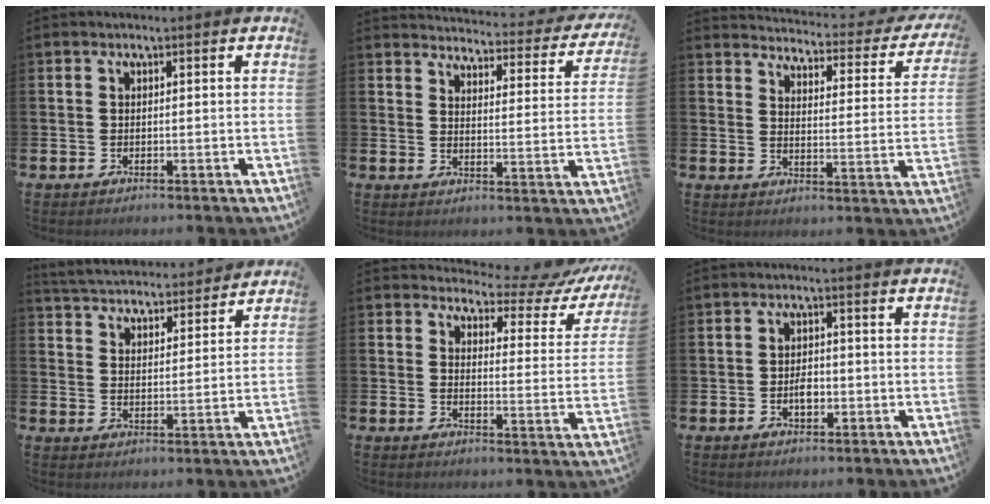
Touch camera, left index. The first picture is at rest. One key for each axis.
{"total": 3.0, "fx": 2.9, "fy": 0.6, "fz": 0.5, "tx": -0.021, "ty": -0.034, "tz": 0.039}
{"total": 3.0, "fx": 2.8, "fy": 0.9, "fz": 0.9, "tx": -0.031, "ty": -0.033, "tz": 0.035}
{"total": 4.7, "fx": 4.7, "fy": 0.9, "fz": 0.1, "tx": -0.023, "ty": -0.036, "tz": 0.079}
{"total": 5.1, "fx": 4.6, "fy": 1.9, "fz": 1.3, "tx": -0.021, "ty": -0.049, "tz": 0.066}
{"total": 2.5, "fx": -0.6, "fy": 1.6, "fz": 1.9, "tx": -0.022, "ty": -0.002, "tz": -0.015}